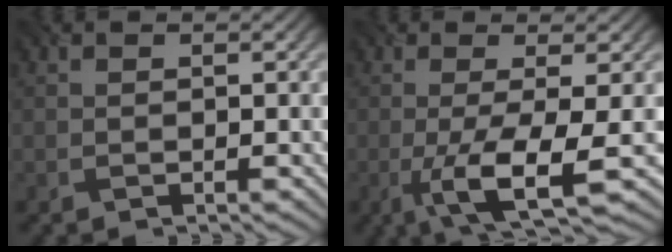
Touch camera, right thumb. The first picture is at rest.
{"total": 7.6, "force": [-2.2, 1.4, 7.2], "torque": [-0.121, -0.002, -0.046]}